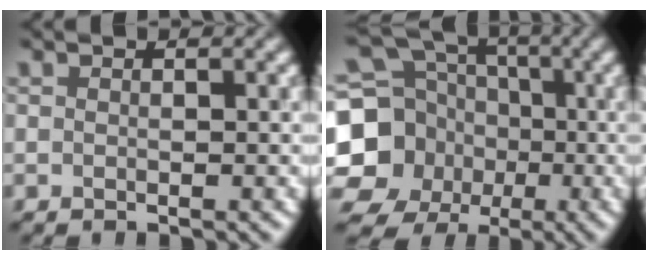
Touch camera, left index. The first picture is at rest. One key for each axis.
{"total": 13.2, "fx": -2.0, "fy": 12.0, "fz": 5.1, "tx": -0.134, "ty": -0.015, "tz": -0.060}